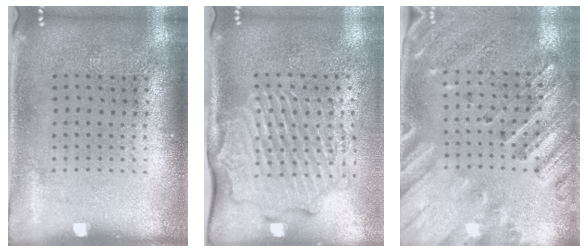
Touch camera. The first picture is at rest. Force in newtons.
{"total": 2.7, "press": 2.2, "slide": 1.7}
{"total": 2.5, "press": 2.1, "slide": 1.4}